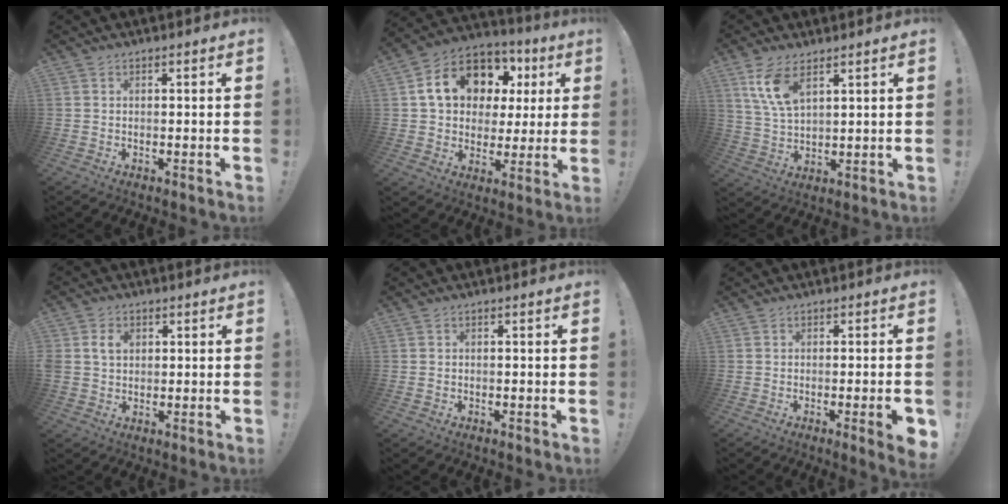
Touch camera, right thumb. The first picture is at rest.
{"total": 17.0, "force": [6.6, 12.3, 9.7], "torque": [-0.153, -0.023, 0.134]}
{"total": 9.4, "force": [5.5, 4.0, 6.4], "torque": [-0.131, -0.024, 0.099]}
{"total": 5.3, "force": [1.4, 4.4, 2.7], "torque": [-0.050, 0.008, 0.026]}
{"total": 0.6, "force": [-0.3, 0.5, 0.2], "torque": [-0.002, 0.001, -0.006]}
{"total": 5.4, "force": [-1.6, 0.1, 5.1], "torque": [-0.076, -0.003, -0.021]}